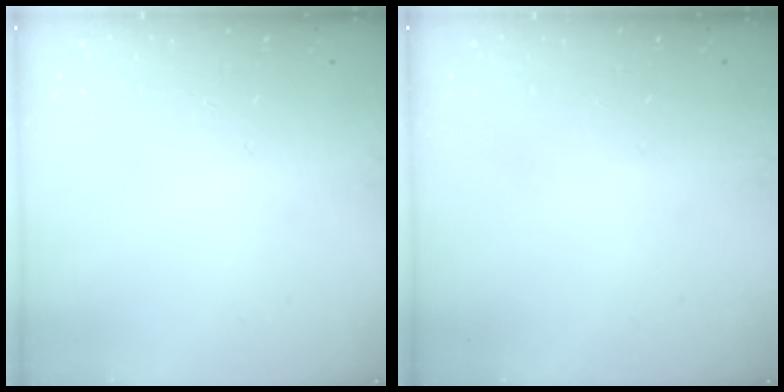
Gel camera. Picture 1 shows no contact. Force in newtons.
{"total": 0.0}